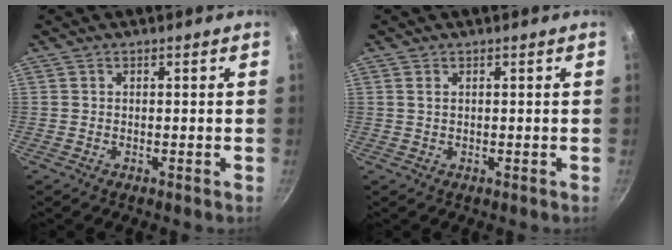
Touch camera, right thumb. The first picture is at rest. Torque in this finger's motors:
{"motor_torque": [-0.33, -0.30, 0.30, 0.25, 0.01]}